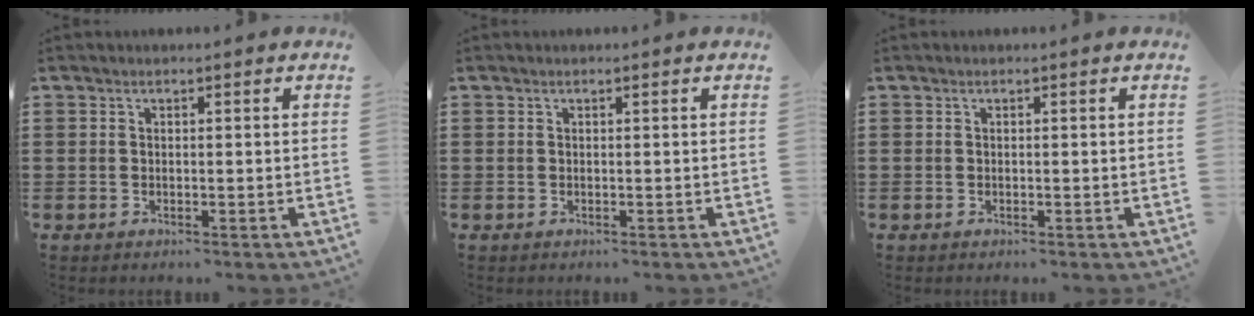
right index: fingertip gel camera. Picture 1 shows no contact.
{"total": 0.0}
{"total": 0.0}